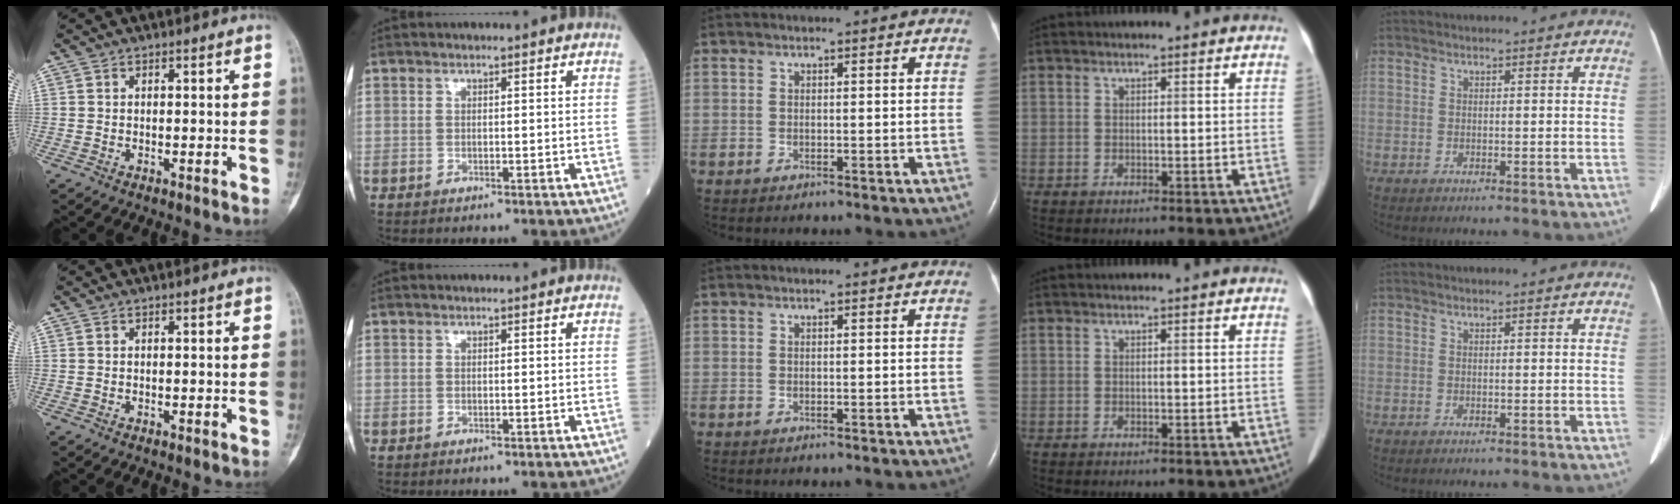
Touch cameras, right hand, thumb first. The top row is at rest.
{}